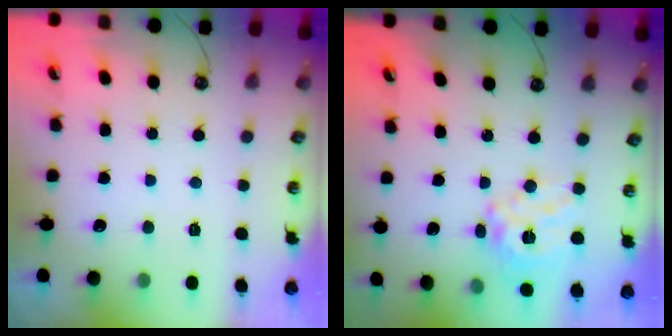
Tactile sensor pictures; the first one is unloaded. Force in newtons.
{"total": 13.9, "press": 13.9, "slide": 1.4}